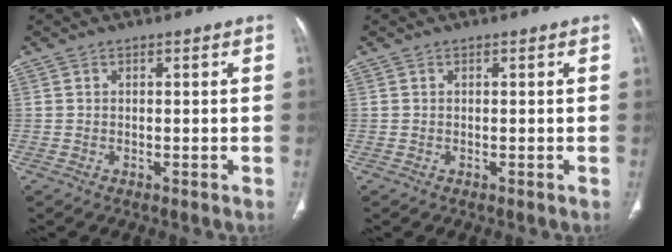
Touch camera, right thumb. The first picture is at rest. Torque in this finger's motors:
{"motor_torque": [-0.15, 0.15, -0.11, 0.11, 0.01]}